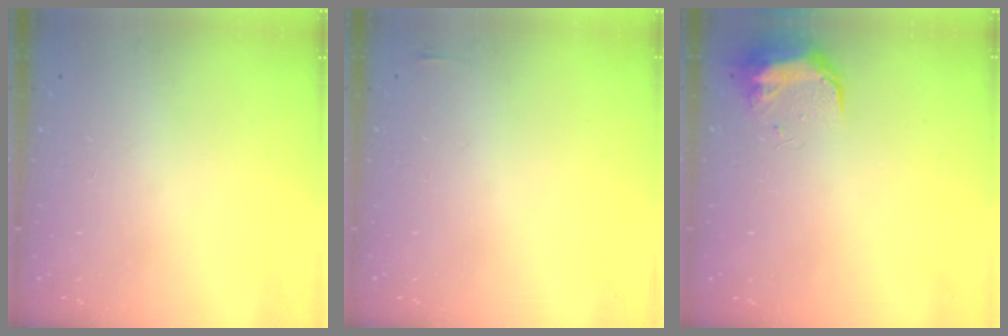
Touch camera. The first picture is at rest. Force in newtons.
{"total": 5.8, "press": 1.7, "slide": 5.5}
{"total": 8.7, "press": 8.7, "slide": 0.6}